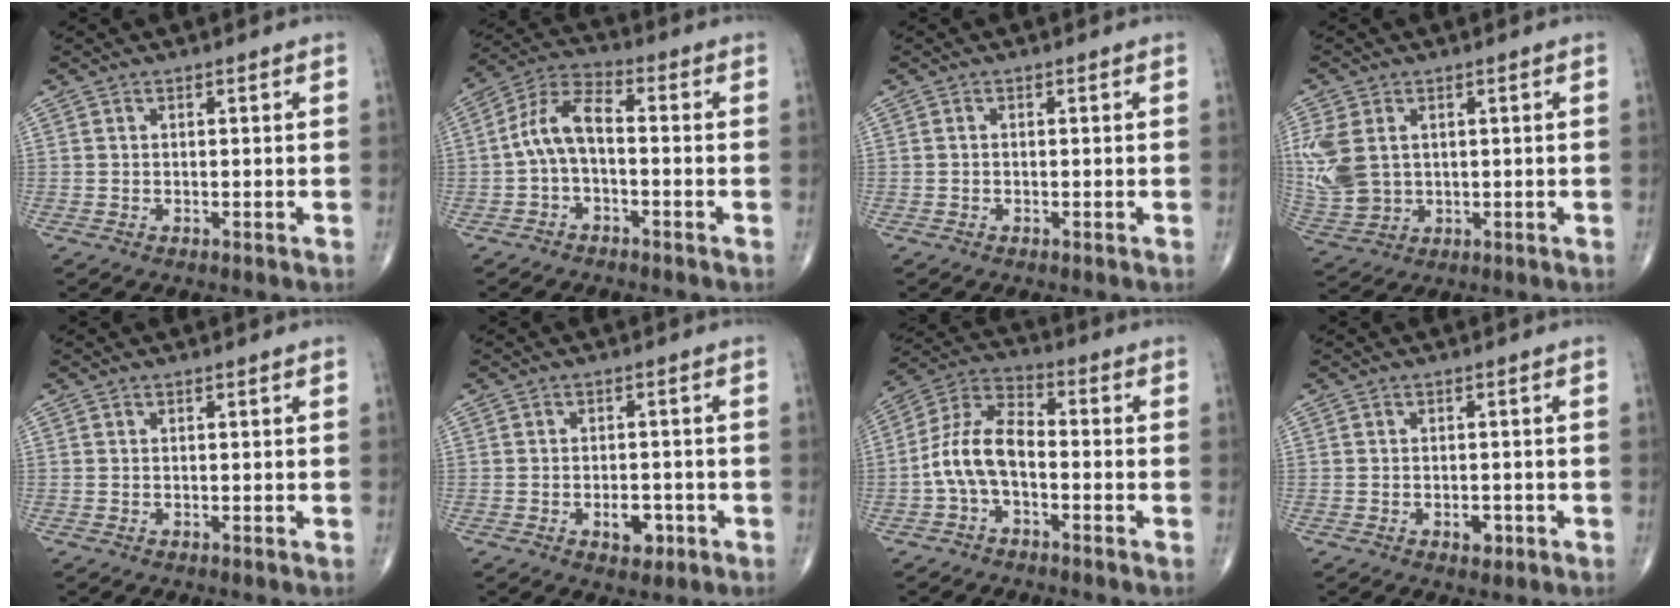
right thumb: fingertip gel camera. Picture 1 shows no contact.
{"total": 8.0, "force": [-1.1, 4.0, 6.8], "torque": [-0.135, 0.035, -0.032]}
{"total": 0.0}
{"total": 10.0, "force": [1.9, 7.2, 6.7], "torque": [-0.155, -0.004, 0.052]}
{"total": 0.0}
{"total": 4.5, "force": [-1.8, 2.7, 3.1], "torque": [-0.030, 0.006, -0.021]}
{"total": 10.0, "force": [-2.3, 5.5, 8.1], "torque": [-0.157, 0.040, -0.055]}
{"total": 2.4, "force": [-1.0, 1.5, 1.6], "torque": [-0.016, 0.002, -0.011]}